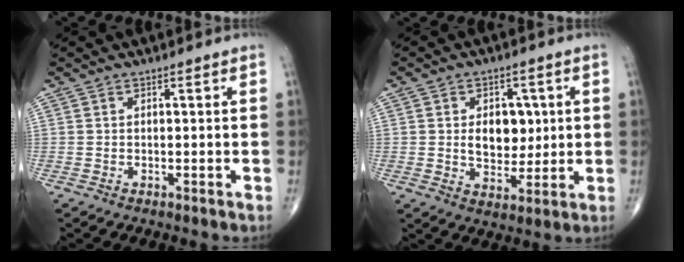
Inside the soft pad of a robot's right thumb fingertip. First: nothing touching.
{"total": 8.5, "force": [1.0, 5.9, 6.0], "torque": [-0.051, -0.007, 0.024]}